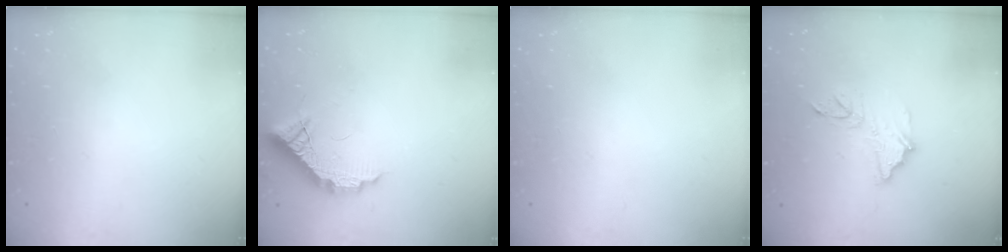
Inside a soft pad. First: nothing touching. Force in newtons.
{"total": 10.2, "press": 10.2, "slide": 0.8}
{"total": 0.0}
{"total": 11.0, "press": 11.0, "slide": 0.9}